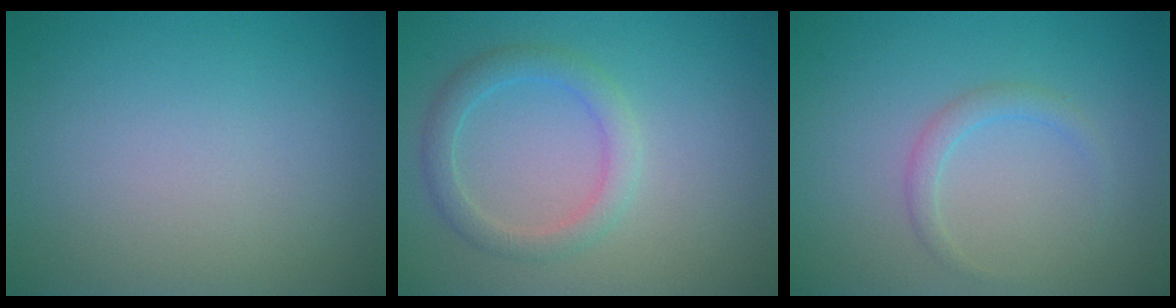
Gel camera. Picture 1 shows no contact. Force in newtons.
{"total": 2.7, "press": 2.7, "slide": 0.0}
{"total": 1.4, "press": 1.4, "slide": 0.0}